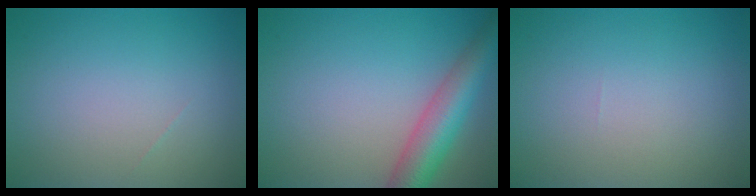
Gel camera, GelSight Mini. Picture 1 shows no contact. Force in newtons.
{"total": 6.0, "press": 6.0, "slide": 0.2}
{"total": 0.0}